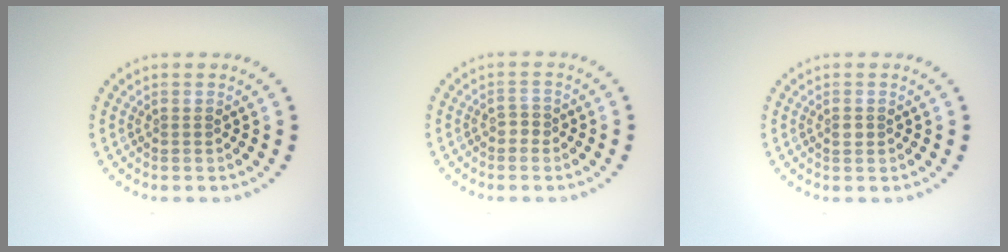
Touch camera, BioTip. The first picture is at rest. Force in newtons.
{"total": 1.0, "press": 0.9, "slide": 0.4}
{"total": 0.7, "press": 0.7, "slide": 0.3}